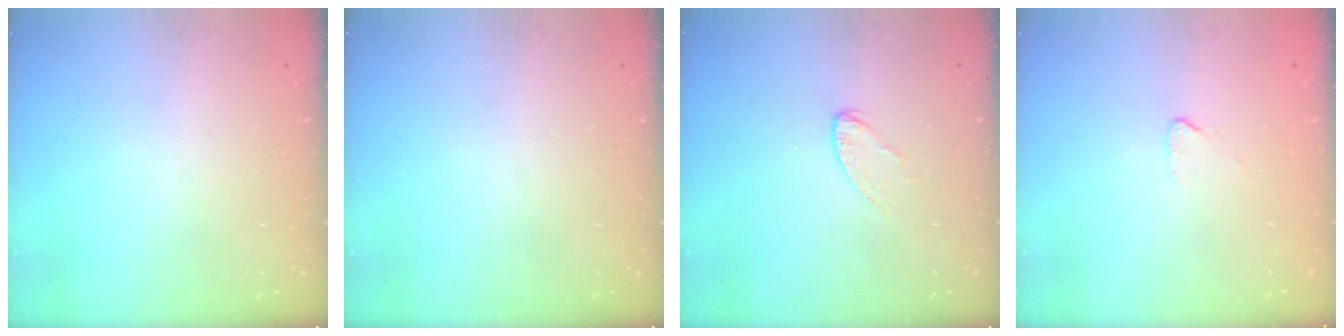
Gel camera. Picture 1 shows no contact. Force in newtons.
{"total": 0.0}
{"total": 4.0, "press": 3.9, "slide": 0.4}
{"total": 2.7, "press": 2.7, "slide": 0.2}